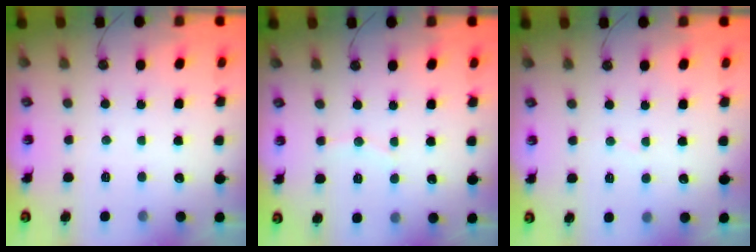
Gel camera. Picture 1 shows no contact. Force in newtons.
{"total": 4.7, "press": 4.6, "slide": 0.5}
{"total": 2.3, "press": 2.3, "slide": 0.2}